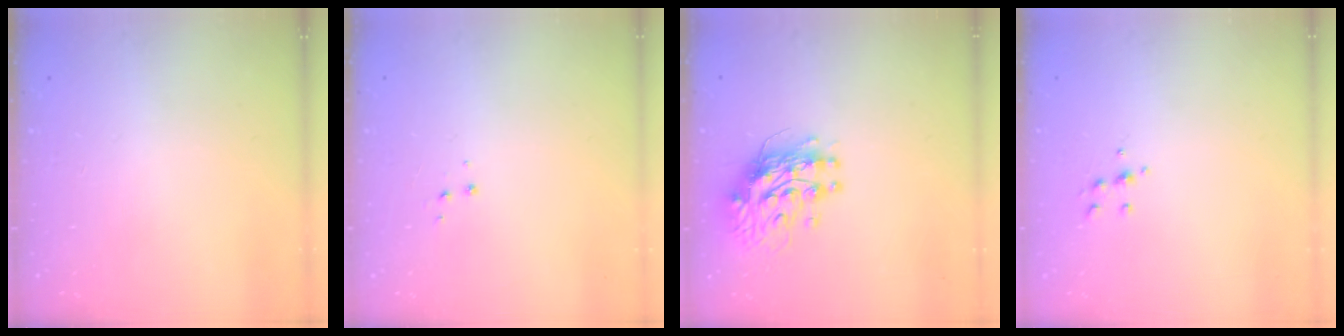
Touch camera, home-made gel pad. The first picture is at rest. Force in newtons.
{"total": 3.9, "press": 3.9, "slide": 0.5}
{"total": 11.0, "press": 10.9, "slide": 1.0}
{"total": 5.8, "press": 5.7, "slide": 0.8}